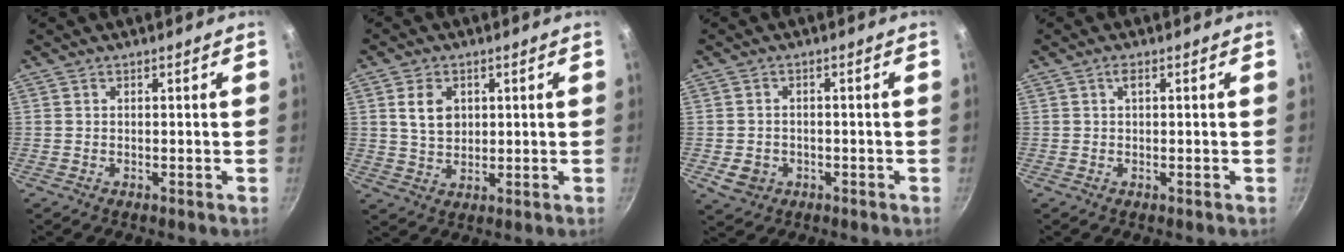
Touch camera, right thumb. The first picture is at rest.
{"total": 6.0, "force": [1.7, 4.4, 3.7], "torque": [-0.050, -0.010, 0.035]}
{"total": 4.2, "force": [-1.2, 3.5, 1.9], "torque": [-0.030, 0.012, -0.011]}
{"total": 1.2, "force": [0.3, 0.4, 1.2], "torque": [-0.025, 0.003, 0.002]}